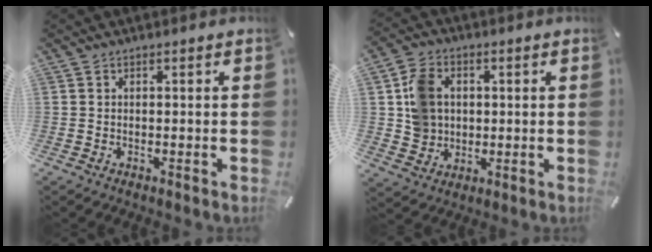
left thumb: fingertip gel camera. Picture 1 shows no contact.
{"total": 8.8, "force": [1.3, 7.8, 3.8], "torque": [-0.068, 0.014, 0.030]}